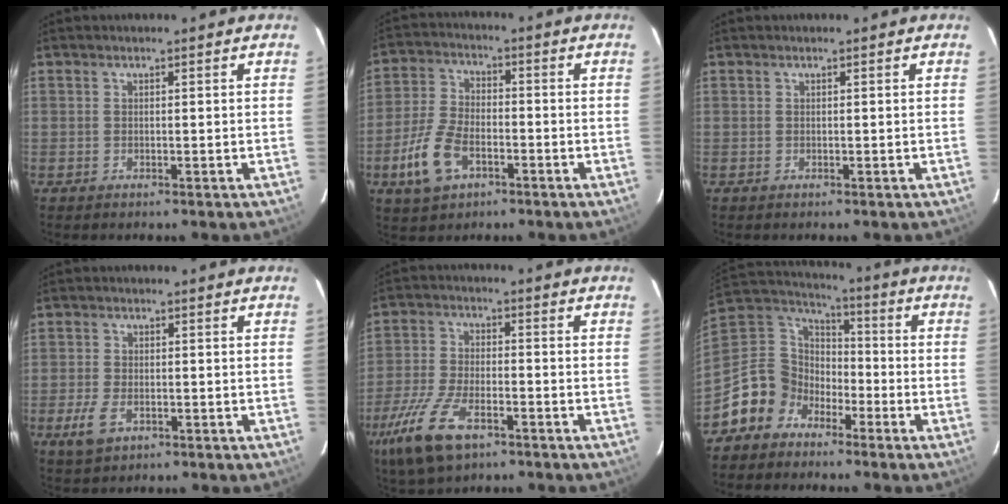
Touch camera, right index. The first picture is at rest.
{"total": 10.3, "force": [-4.7, 5.8, 7.2], "torque": [-0.168, 0.001, -0.085]}
{"total": 0.0}
{"total": 5.1, "force": [-2.3, 2.9, 3.5], "torque": [-0.086, -0.007, -0.039]}
{"total": 14.7, "force": [-8.6, 6.4, 10.1], "torque": [-0.233, -0.030, -0.164]}
{"total": 11.3, "force": [-7.1, 8.5, 2.0], "torque": [-0.064, 0.037, -0.144]}